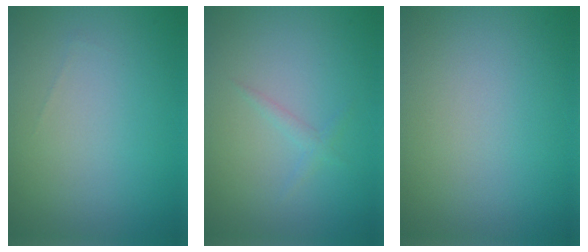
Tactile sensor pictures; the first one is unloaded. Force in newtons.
{"total": 0.8, "press": 0.8, "slide": 0.0}
{"total": 0.0}